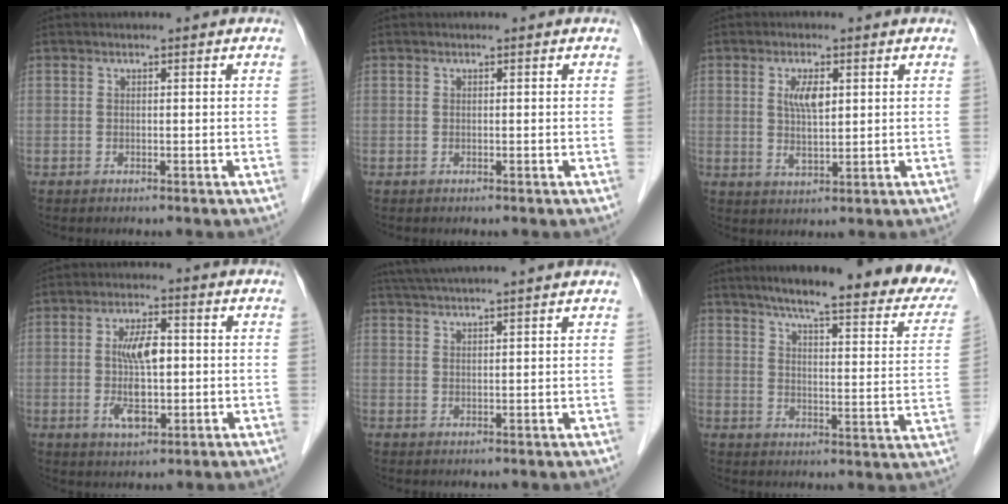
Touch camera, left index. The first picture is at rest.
{"total": 0.0}
{"total": 4.3, "force": [1.1, 1.6, 3.9], "torque": [-0.077, 0.001, 0.023]}
{"total": 7.3, "force": [-0.5, 2.8, 6.7], "torque": [-0.135, 0.001, -0.008]}
{"total": 10.5, "force": [9.3, -0.8, 4.7], "torque": [-0.082, 0.039, 0.131]}
{"total": 24.5, "force": [19.9, 3.3, 14.0], "torque": [-0.186, -0.025, 0.241]}